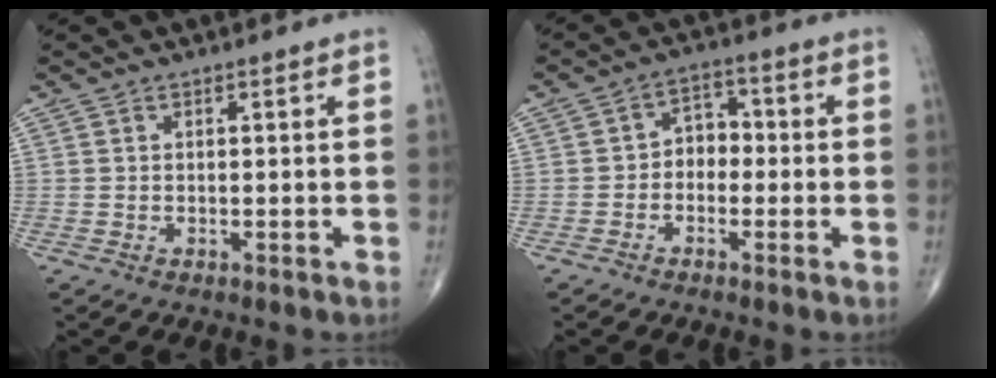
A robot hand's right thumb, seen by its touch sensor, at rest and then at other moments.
{"total": 4.6, "force": [-1.0, 3.5, 2.7], "torque": [-0.018, 0.023, -0.032]}